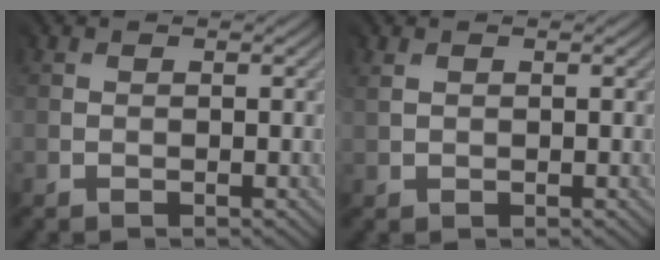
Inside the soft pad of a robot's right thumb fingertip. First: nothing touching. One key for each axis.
{"total": 1.8, "fx": 1.1, "fy": 1.1, "fz": 0.8, "tx": -0.013, "ty": 0.002, "tz": 0.025}